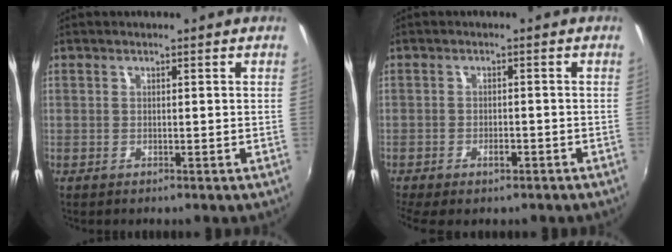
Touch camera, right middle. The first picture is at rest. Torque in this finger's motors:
{"motor_torque": [1.10, -1.04, 0.20, 0.10]}